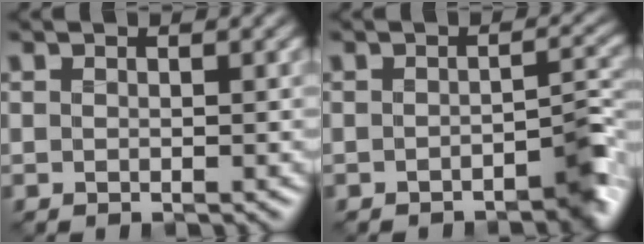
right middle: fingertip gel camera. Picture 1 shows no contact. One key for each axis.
{"total": 4.4, "fx": -2.7, "fy": 1.6, "fz": 3.1, "tx": -0.030, "ty": 0.000, "tz": -0.044}